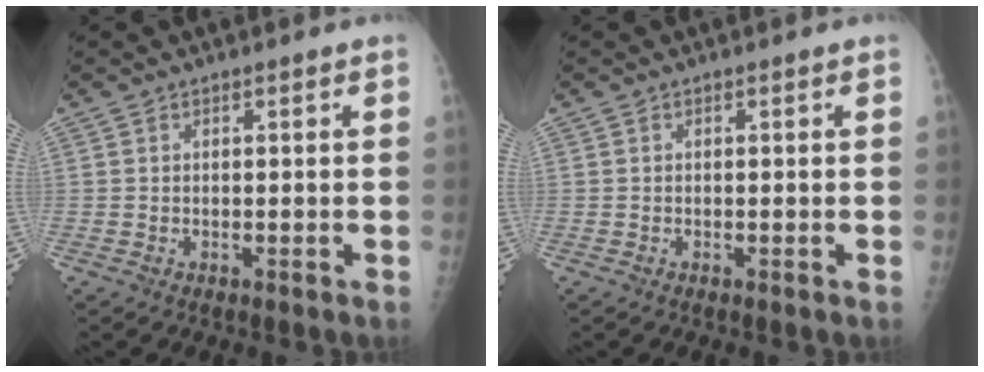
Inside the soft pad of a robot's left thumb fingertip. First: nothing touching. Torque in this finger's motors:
{"motor_torque": [0.00, 0.00, 0.00, 0.00, 0.00]}